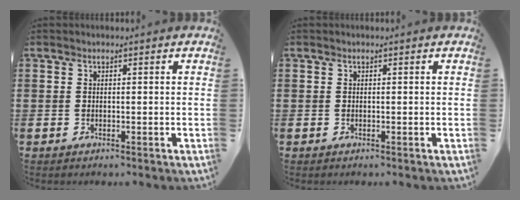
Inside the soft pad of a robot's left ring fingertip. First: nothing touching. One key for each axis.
{"total": 0.0}